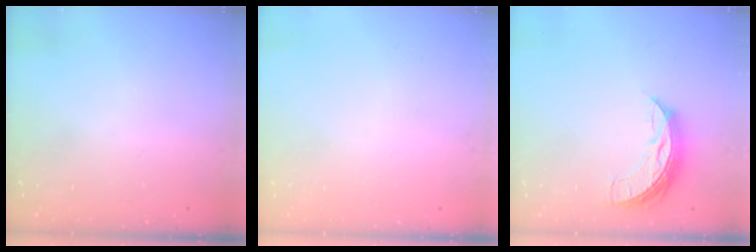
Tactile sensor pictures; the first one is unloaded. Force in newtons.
{"total": 0.0}
{"total": 7.0, "press": 7.0, "slide": 0.7}